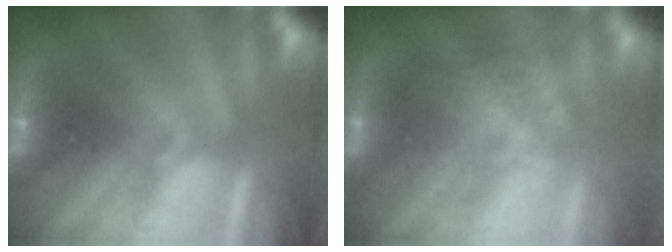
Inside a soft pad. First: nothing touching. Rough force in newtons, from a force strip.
{"total": 2.2}